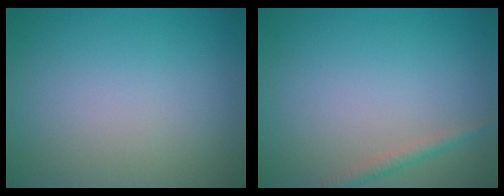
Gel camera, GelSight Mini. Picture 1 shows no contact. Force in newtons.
{"total": 1.4, "press": 1.4, "slide": 0.0}